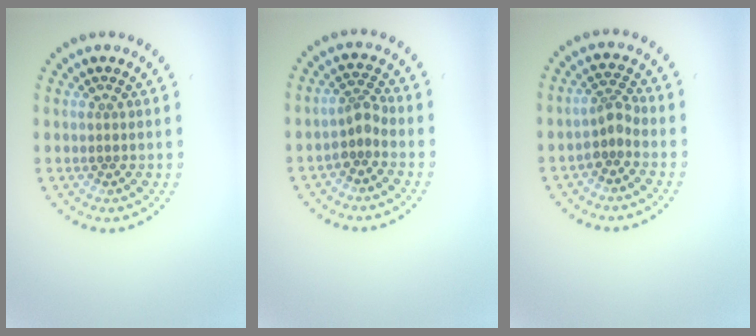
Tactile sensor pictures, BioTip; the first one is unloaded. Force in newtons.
{"total": 1.9, "press": 1.3, "slide": 1.3}
{"total": 1.9, "press": 1.3, "slide": 1.3}